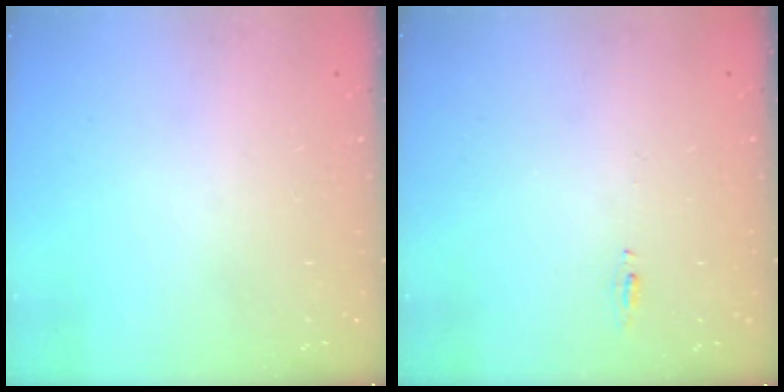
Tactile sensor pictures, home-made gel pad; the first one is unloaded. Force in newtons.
{"total": 4.4, "press": 4.1, "slide": 1.5}